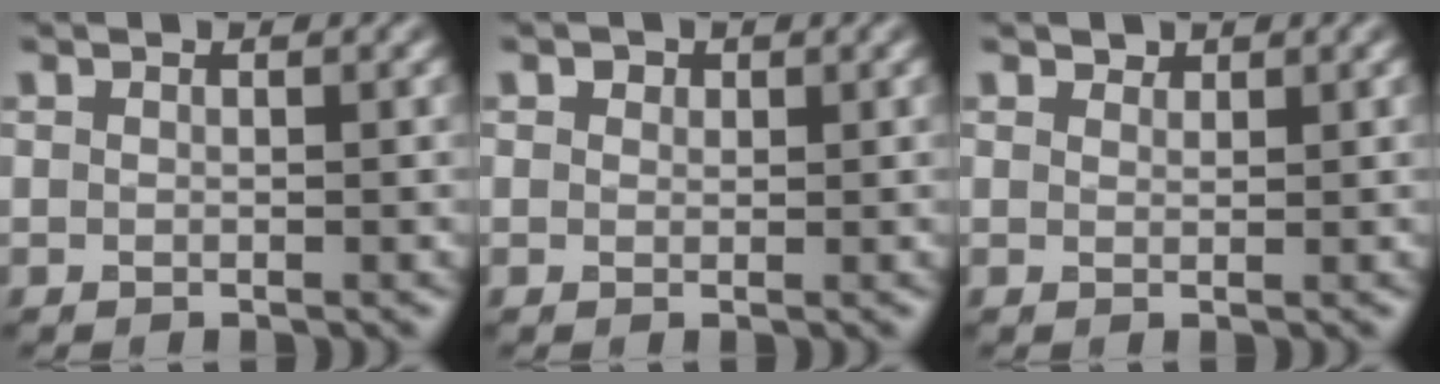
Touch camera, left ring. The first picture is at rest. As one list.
[{"total": 1.0, "force": [0.7, 0.7, 0.4], "torque": [-0.007, -0.002, 0.004]}, {"total": 1.0, "force": [1.0, 0.4, 0.1], "torque": [-0.004, -0.002, 0.015]}]